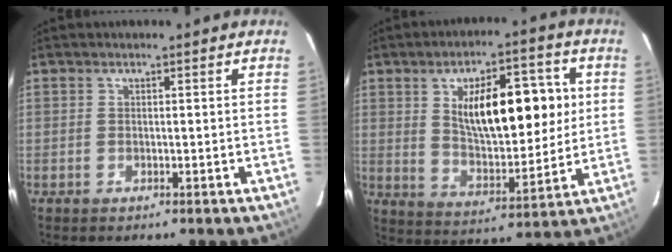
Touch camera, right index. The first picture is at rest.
{"total": 15.7, "force": [3.7, 6.1, 14.0], "torque": [-0.219, 0.017, 0.066]}